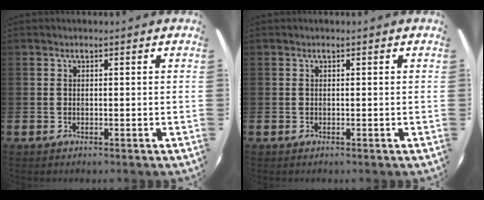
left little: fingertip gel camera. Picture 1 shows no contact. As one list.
[{"total": 0.0}]